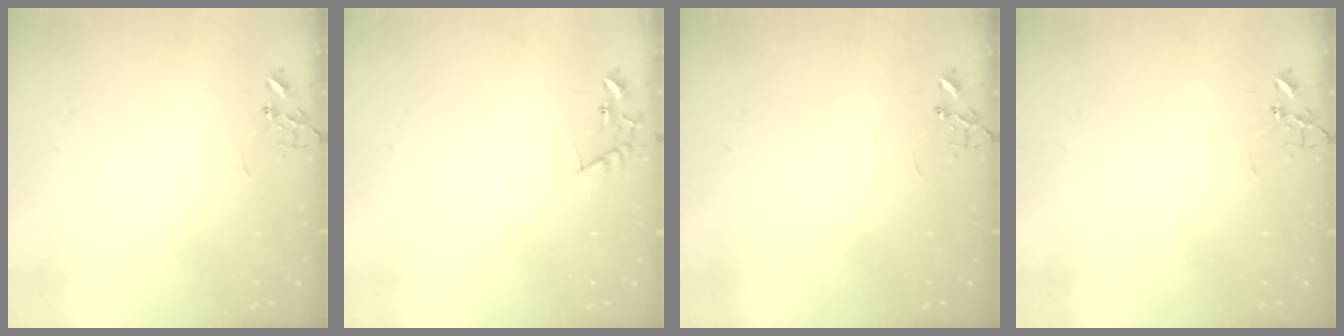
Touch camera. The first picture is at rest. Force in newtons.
{"total": 8.8, "press": 8.8, "slide": 0.4}
{"total": 0.0}
{"total": 0.0}